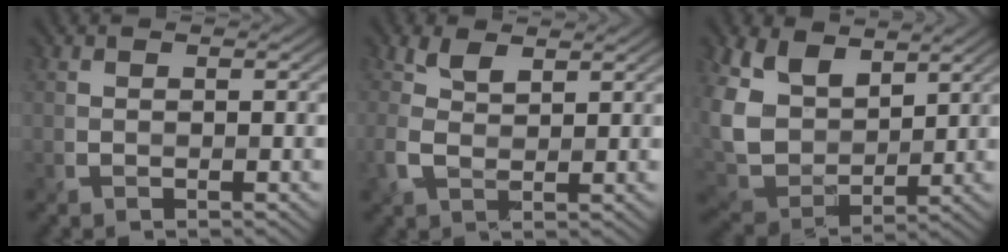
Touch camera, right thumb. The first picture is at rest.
{"total": 2.7, "force": [1.3, 1.2, 2.0], "torque": [-0.053, 0.003, 0.024]}
{"total": 10.6, "force": [4.9, 6.8, 6.5], "torque": [-0.182, 0.004, 0.092]}